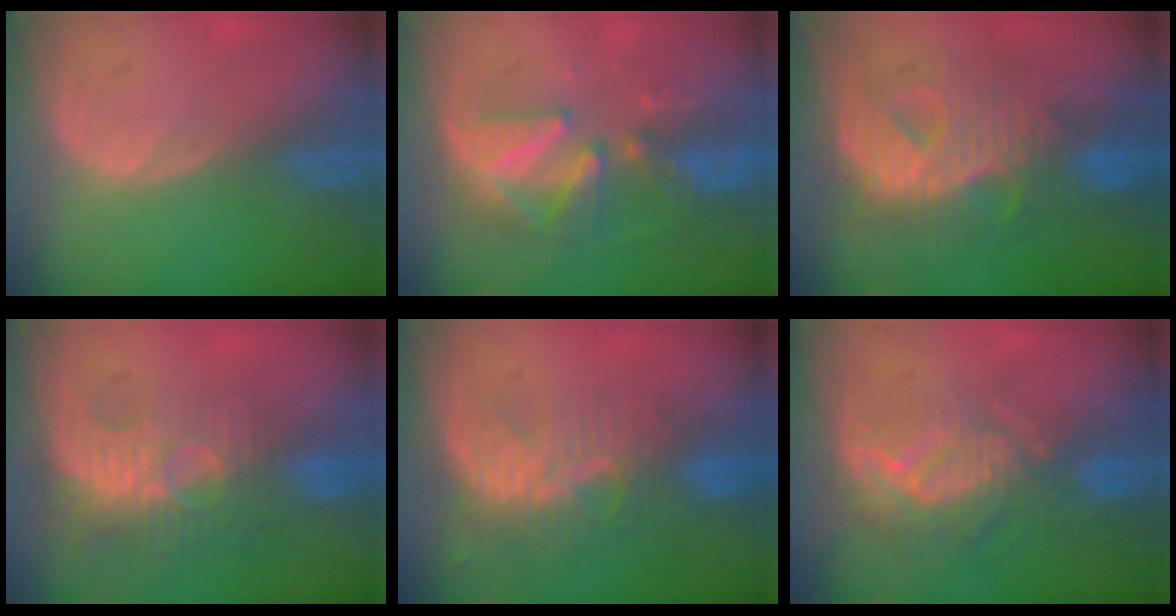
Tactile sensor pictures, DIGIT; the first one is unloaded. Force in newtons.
{"total": 8.3, "press": 8.1, "slide": 1.9}
{"total": 10.8, "press": 10.7, "slide": 0.9}
{"total": 9.9, "press": 8.5, "slide": 5.1}
{"total": 8.4, "press": 7.6, "slide": 3.6}
{"total": 9.4, "press": 8.6, "slide": 3.9}